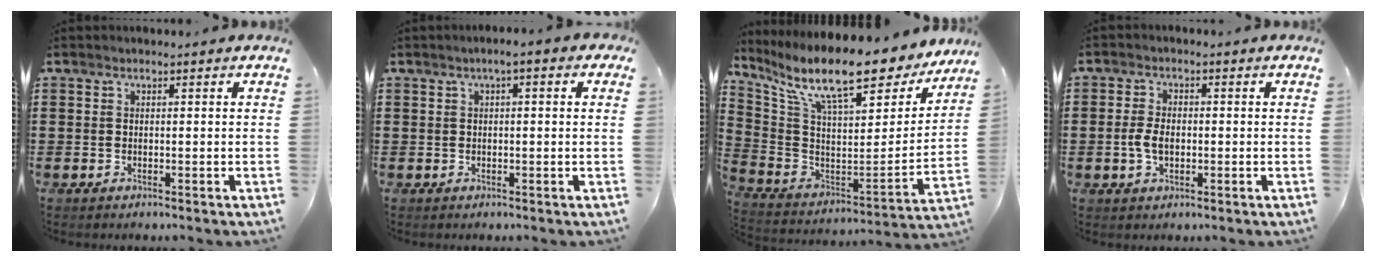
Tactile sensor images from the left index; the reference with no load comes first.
{"total": 1.7, "force": [0.0, 0.2, 1.7], "torque": [-0.032, -0.001, -0.001]}
{"total": 14.8, "force": [11.0, 2.9, 9.5], "torque": [-0.204, -0.074, 0.183]}
{"total": 3.7, "force": [-0.7, 2.1, 3.0], "torque": [-0.079, -0.004, -0.018]}